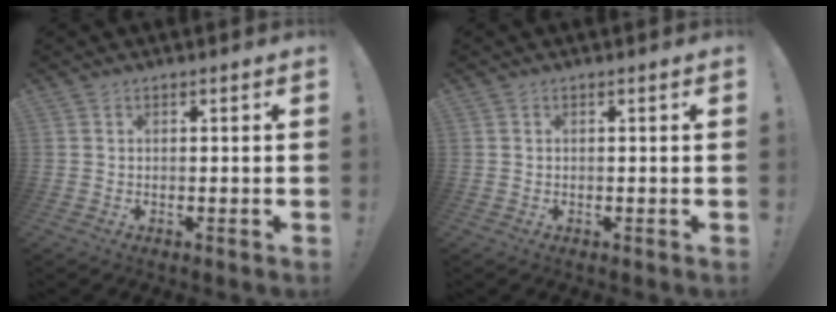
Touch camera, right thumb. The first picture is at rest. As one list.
[{"total": 0.0}]